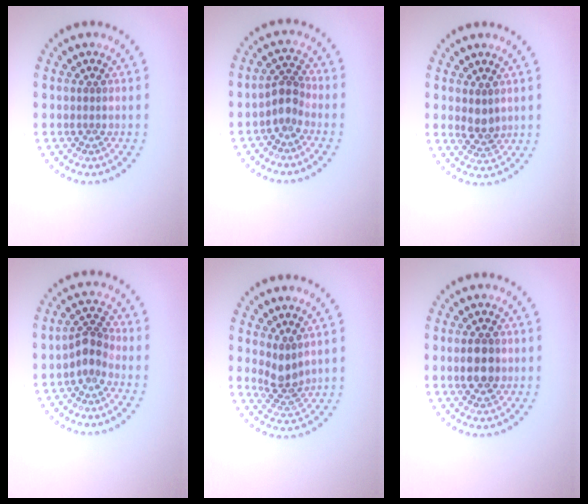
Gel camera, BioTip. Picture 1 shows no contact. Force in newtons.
{"total": 2.0, "press": 1.6, "slide": 1.2}
{"total": 2.0, "press": 1.9, "slide": 0.6}
{"total": 2.3, "press": 1.9, "slide": 1.3}
{"total": 2.5, "press": 2.2, "slide": 1.2}
{"total": 3.3, "press": 3.3, "slide": 0.2}